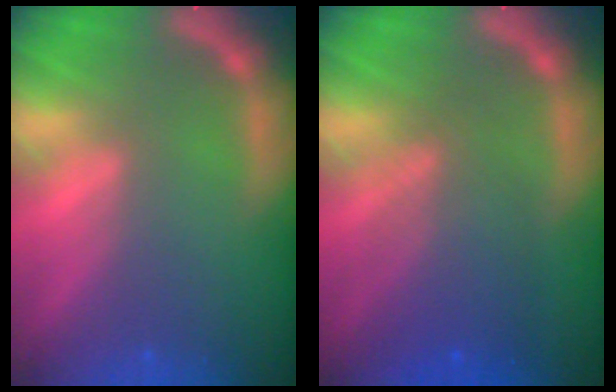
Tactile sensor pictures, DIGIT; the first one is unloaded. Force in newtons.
{"total": 6.0}